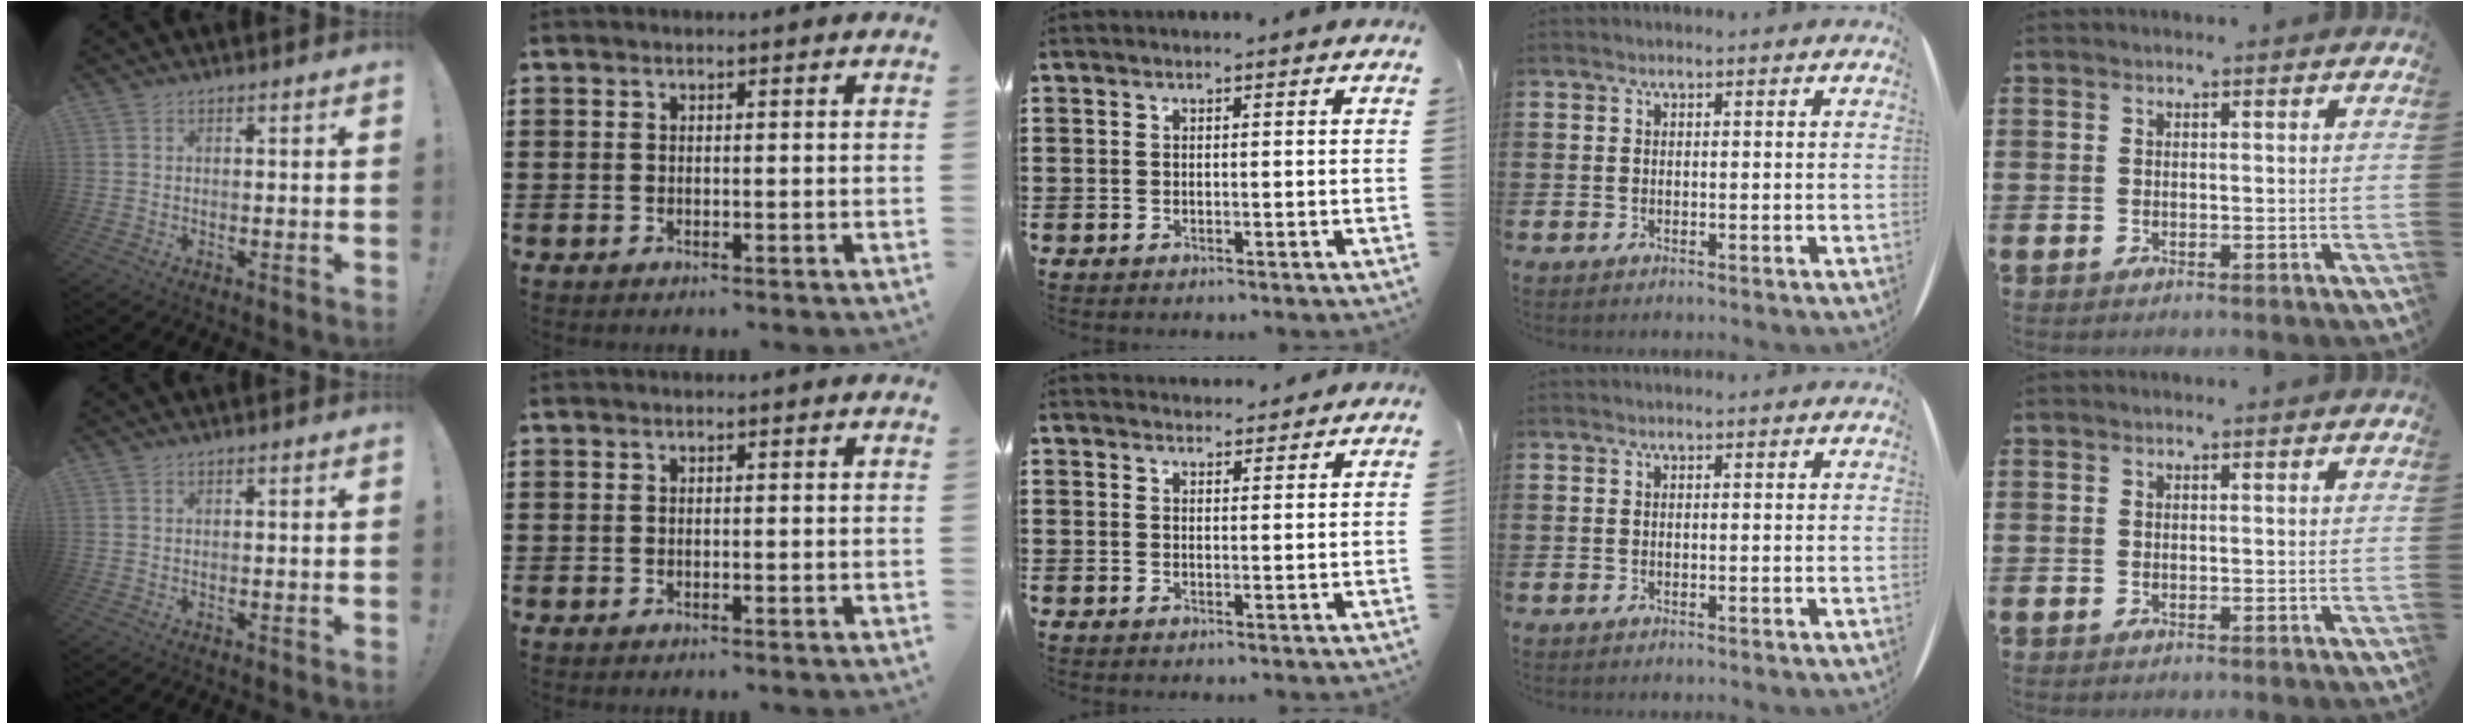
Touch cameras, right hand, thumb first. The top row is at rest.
{"middle": {"total": 2.1, "force": [2.1, 0.4, -0.1], "torque": [0.004, -0.001, 0.039]}}